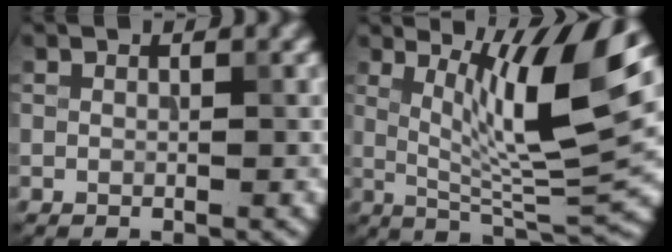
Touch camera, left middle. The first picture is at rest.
{"total": 10.5, "force": [3.5, 2.1, 9.7], "torque": [-0.149, -0.011, 0.067]}